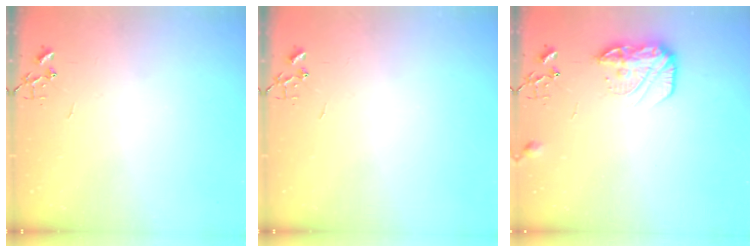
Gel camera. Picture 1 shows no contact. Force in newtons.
{"total": 0.0}
{"total": 12.8, "press": 12.8, "slide": 0.7}